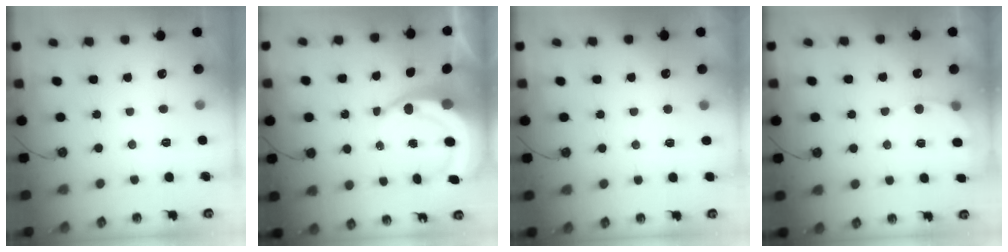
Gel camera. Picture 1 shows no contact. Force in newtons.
{"total": 9.2, "press": 9.1, "slide": 1.3}
{"total": 2.8, "press": 2.7, "slide": 0.3}
{"total": 4.5, "press": 4.3, "slide": 1.0}